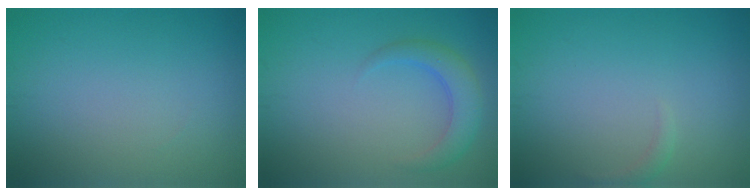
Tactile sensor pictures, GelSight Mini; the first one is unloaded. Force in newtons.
{"total": 3.0, "press": 3.0, "slide": 0.1}
{"total": 0.8, "press": 0.7, "slide": 0.1}